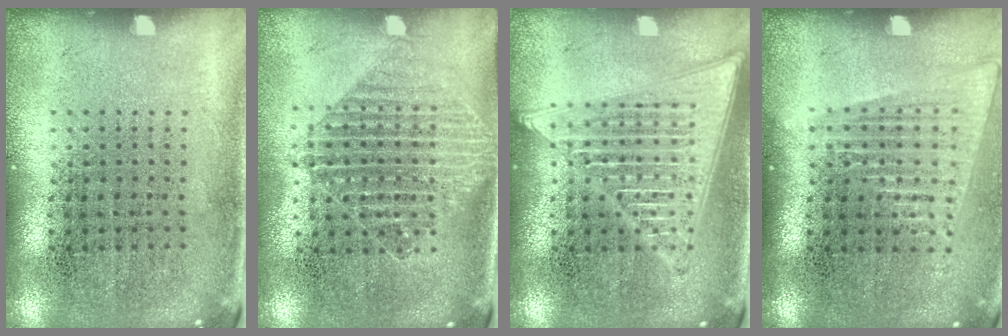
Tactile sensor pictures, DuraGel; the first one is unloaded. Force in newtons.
{"total": 1.5, "press": 1.3, "slide": 0.8}
{"total": 2.2, "press": 2.2, "slide": 0.3}
{"total": 1.4, "press": 1.3, "slide": 0.6}